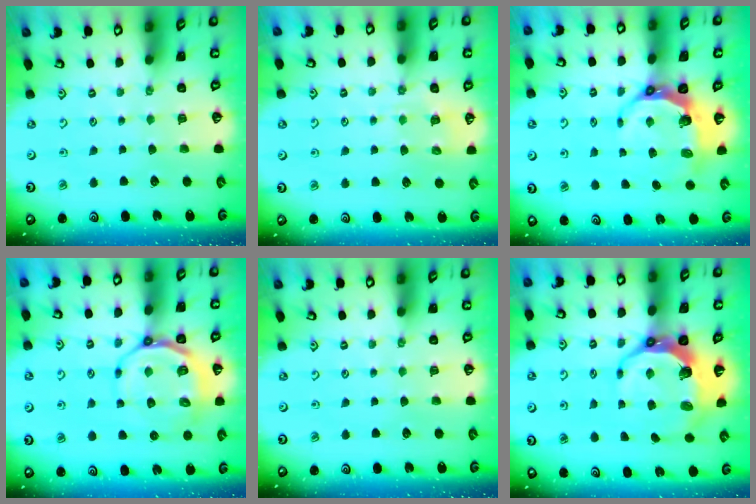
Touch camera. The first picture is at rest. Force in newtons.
{"total": 4.8, "press": 4.8, "slide": 0.7}
{"total": 7.5, "press": 6.1, "slide": 4.3}
{"total": 11.7, "press": 11.4, "slide": 2.9}
{"total": 0.0}
{"total": 10.8, "press": 9.5, "slide": 5.2}